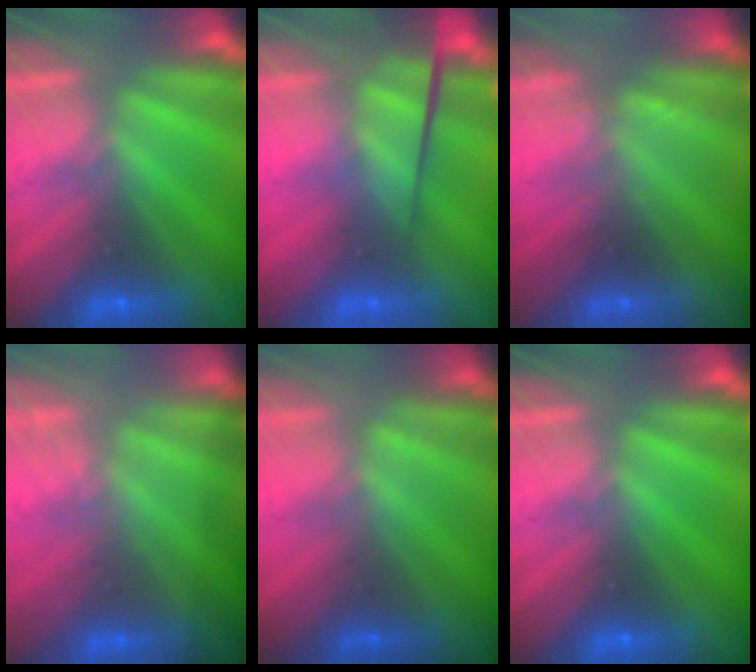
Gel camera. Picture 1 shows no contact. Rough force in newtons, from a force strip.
{"total": 3.8}
{"total": 2.3}
{"total": 1.3}
{"total": 1.3}
{"total": 0.0}